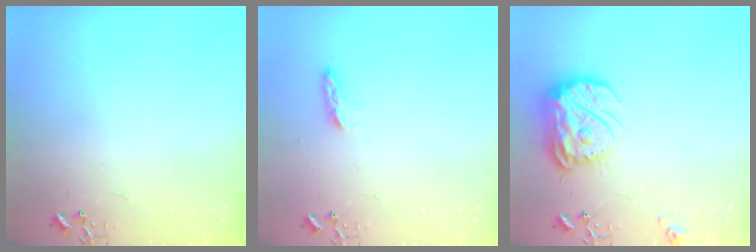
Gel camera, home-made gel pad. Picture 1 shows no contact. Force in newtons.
{"total": 5.3, "press": 5.2, "slide": 0.6}
{"total": 17.1, "press": 17.0, "slide": 1.5}